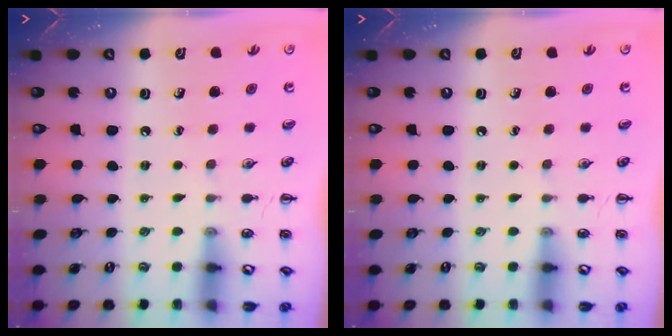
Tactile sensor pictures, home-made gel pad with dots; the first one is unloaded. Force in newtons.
{"total": 0.0}